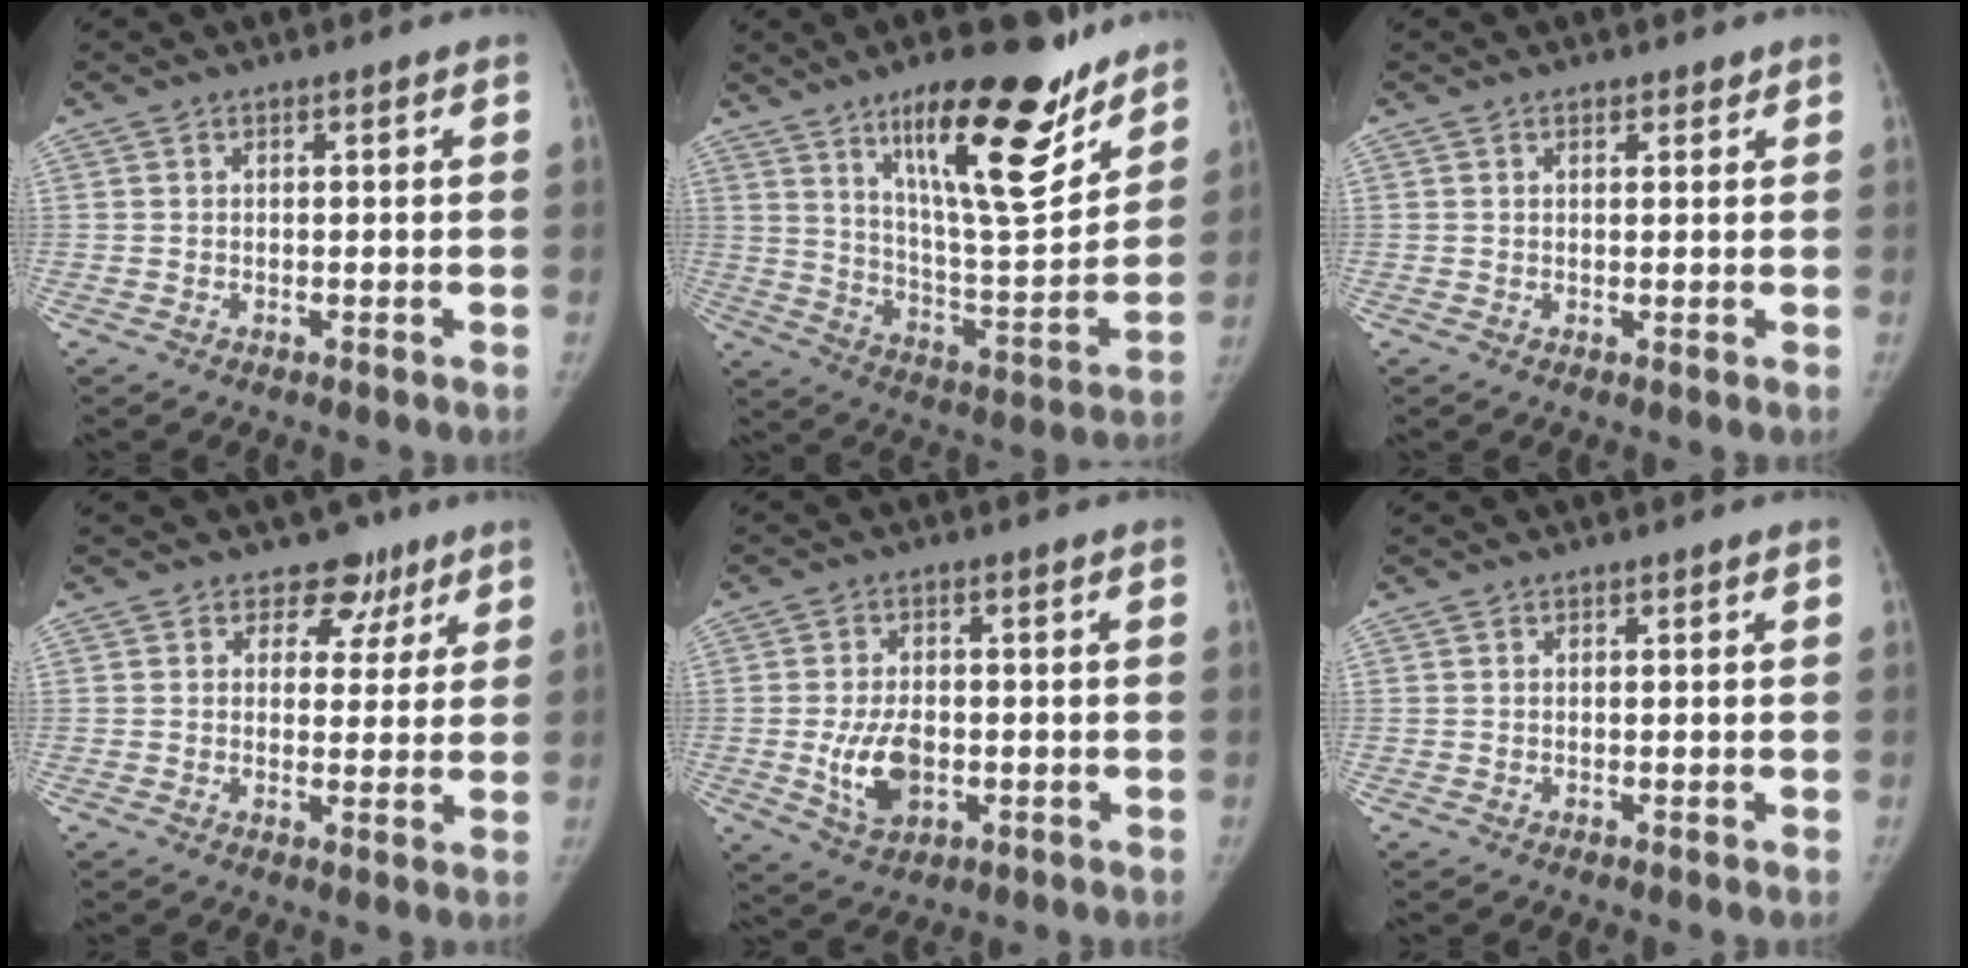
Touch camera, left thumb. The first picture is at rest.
{"total": 23.2, "force": [15.0, 6.2, 16.6], "torque": [-0.216, -0.087, 0.244]}
{"total": 1.4, "force": [1.0, 0.7, 0.6], "torque": [-0.002, -0.006, 0.011]}
{"total": 5.8, "force": [3.6, 4.4, 1.2], "torque": [0.026, -0.011, 0.046]}
{"total": 8.0, "force": [-1.4, 4.8, 6.2], "torque": [-0.106, -0.001, -0.018]}
{"total": 0.0}